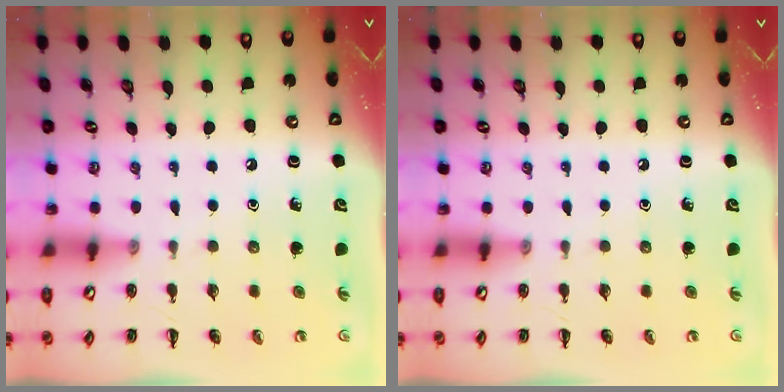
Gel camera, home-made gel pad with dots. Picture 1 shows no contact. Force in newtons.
{"total": 0.0}